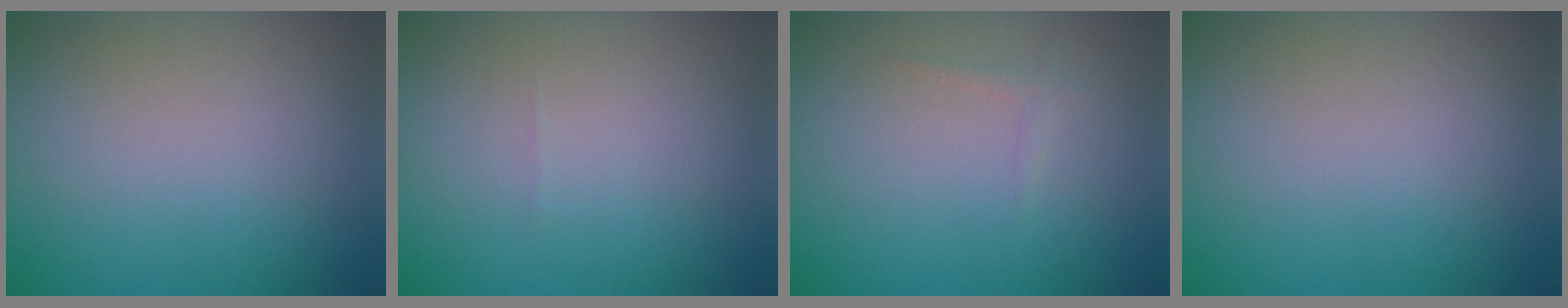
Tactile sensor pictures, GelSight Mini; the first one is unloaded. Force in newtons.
{"total": 0.0}
{"total": 0.7, "press": 0.7, "slide": 0.0}
{"total": 0.0}